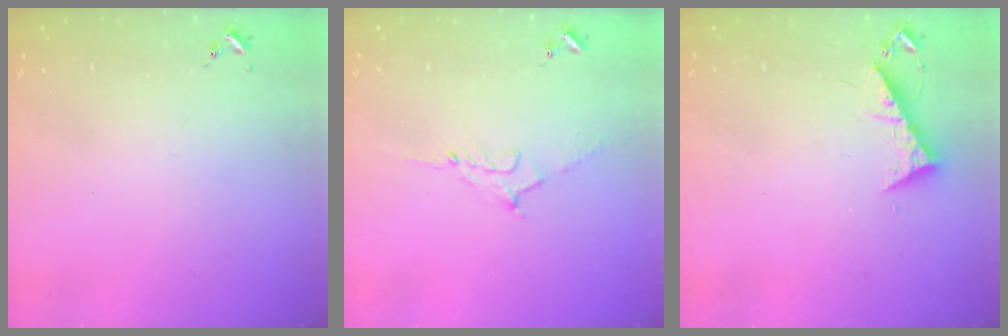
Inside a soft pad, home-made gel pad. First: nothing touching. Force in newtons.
{"total": 7.9, "press": 7.9, "slide": 1.0}
{"total": 7.7, "press": 7.6, "slide": 0.6}